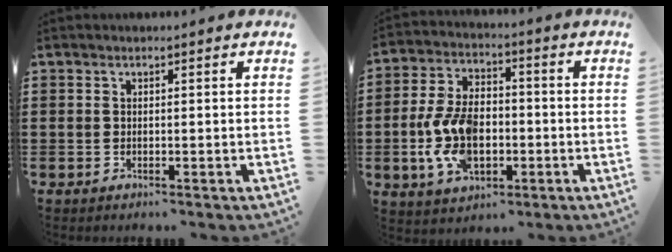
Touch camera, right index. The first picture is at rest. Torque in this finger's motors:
{"motor_torque": [2.14, 0.00, 1.04, 0.21]}